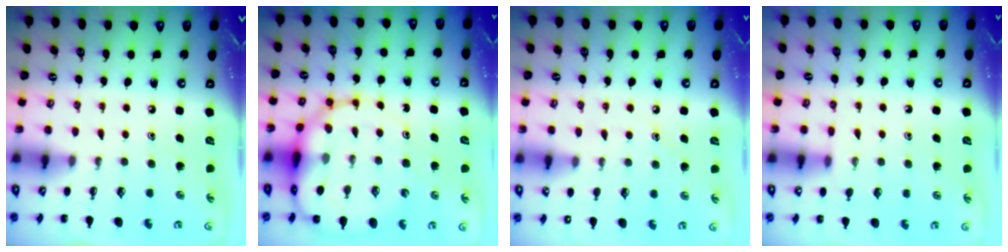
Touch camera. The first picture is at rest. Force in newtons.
{"total": 14.1, "press": 13.6, "slide": 3.7}
{"total": 7.8, "press": 7.6, "slide": 1.9}
{"total": 5.2, "press": 5.0, "slide": 1.5}